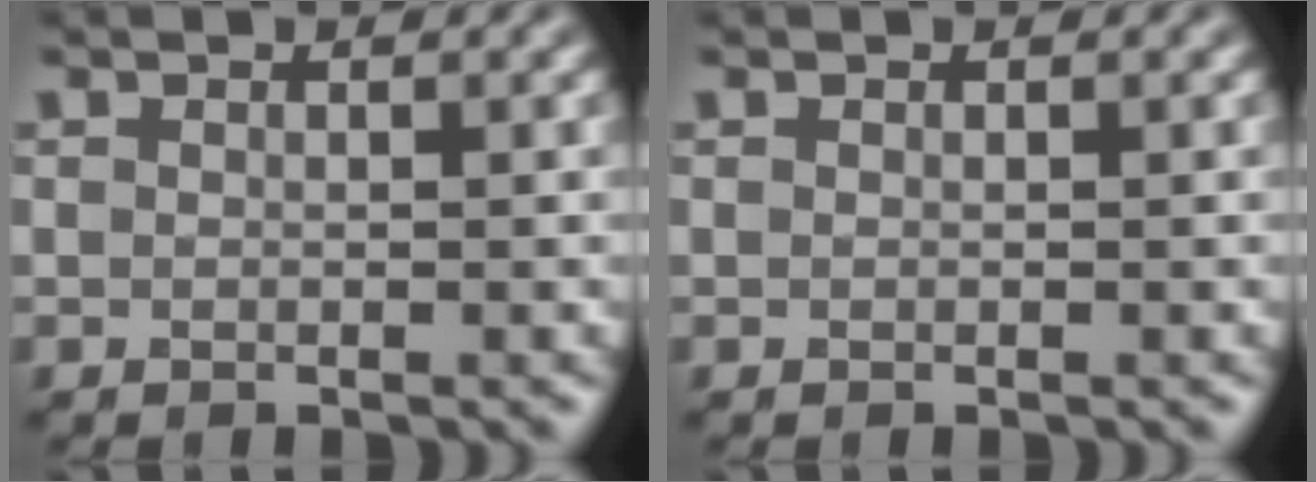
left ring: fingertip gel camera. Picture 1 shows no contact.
{"total": 0.0}